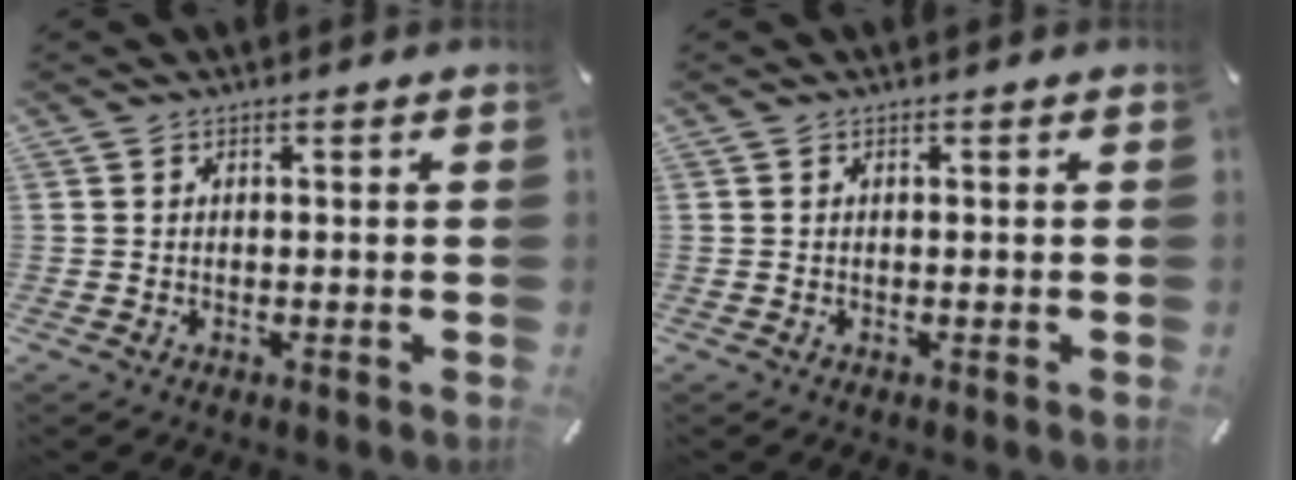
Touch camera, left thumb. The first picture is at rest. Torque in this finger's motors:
{"motor_torque": [0.00, 0.00, -0.03, 0.00, 0.00]}